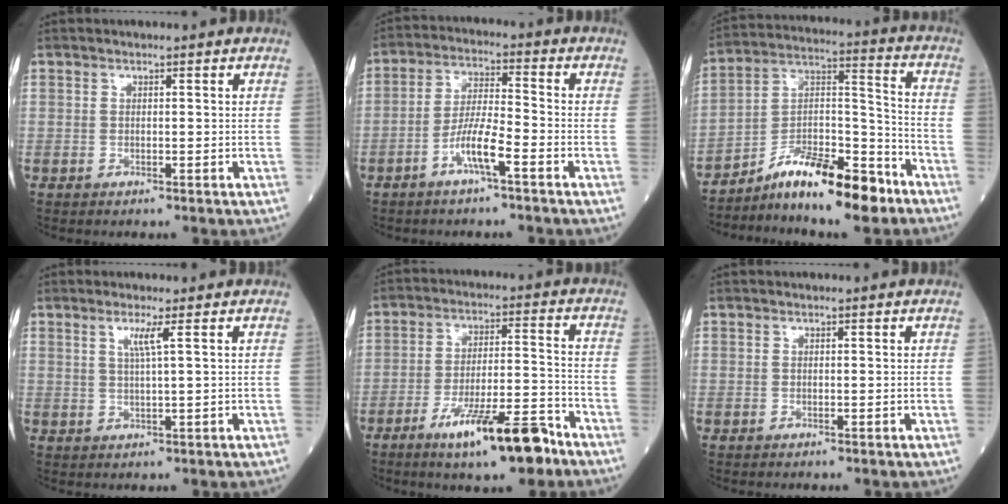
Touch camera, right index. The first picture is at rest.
{"total": 6.5, "force": [-3.4, 0.6, 5.5], "torque": [-0.108, 0.007, -0.068]}
{"total": 13.3, "force": [-9.8, 2.8, 8.5], "torque": [-0.142, 0.026, -0.167]}
{"total": 2.7, "force": [1.2, -0.7, 2.3], "torque": [-0.048, -0.004, 0.024]}
{"total": 12.3, "force": [-8.0, 1.8, 9.1], "torque": [-0.150, -0.007, -0.131]}
{"total": 0.0}